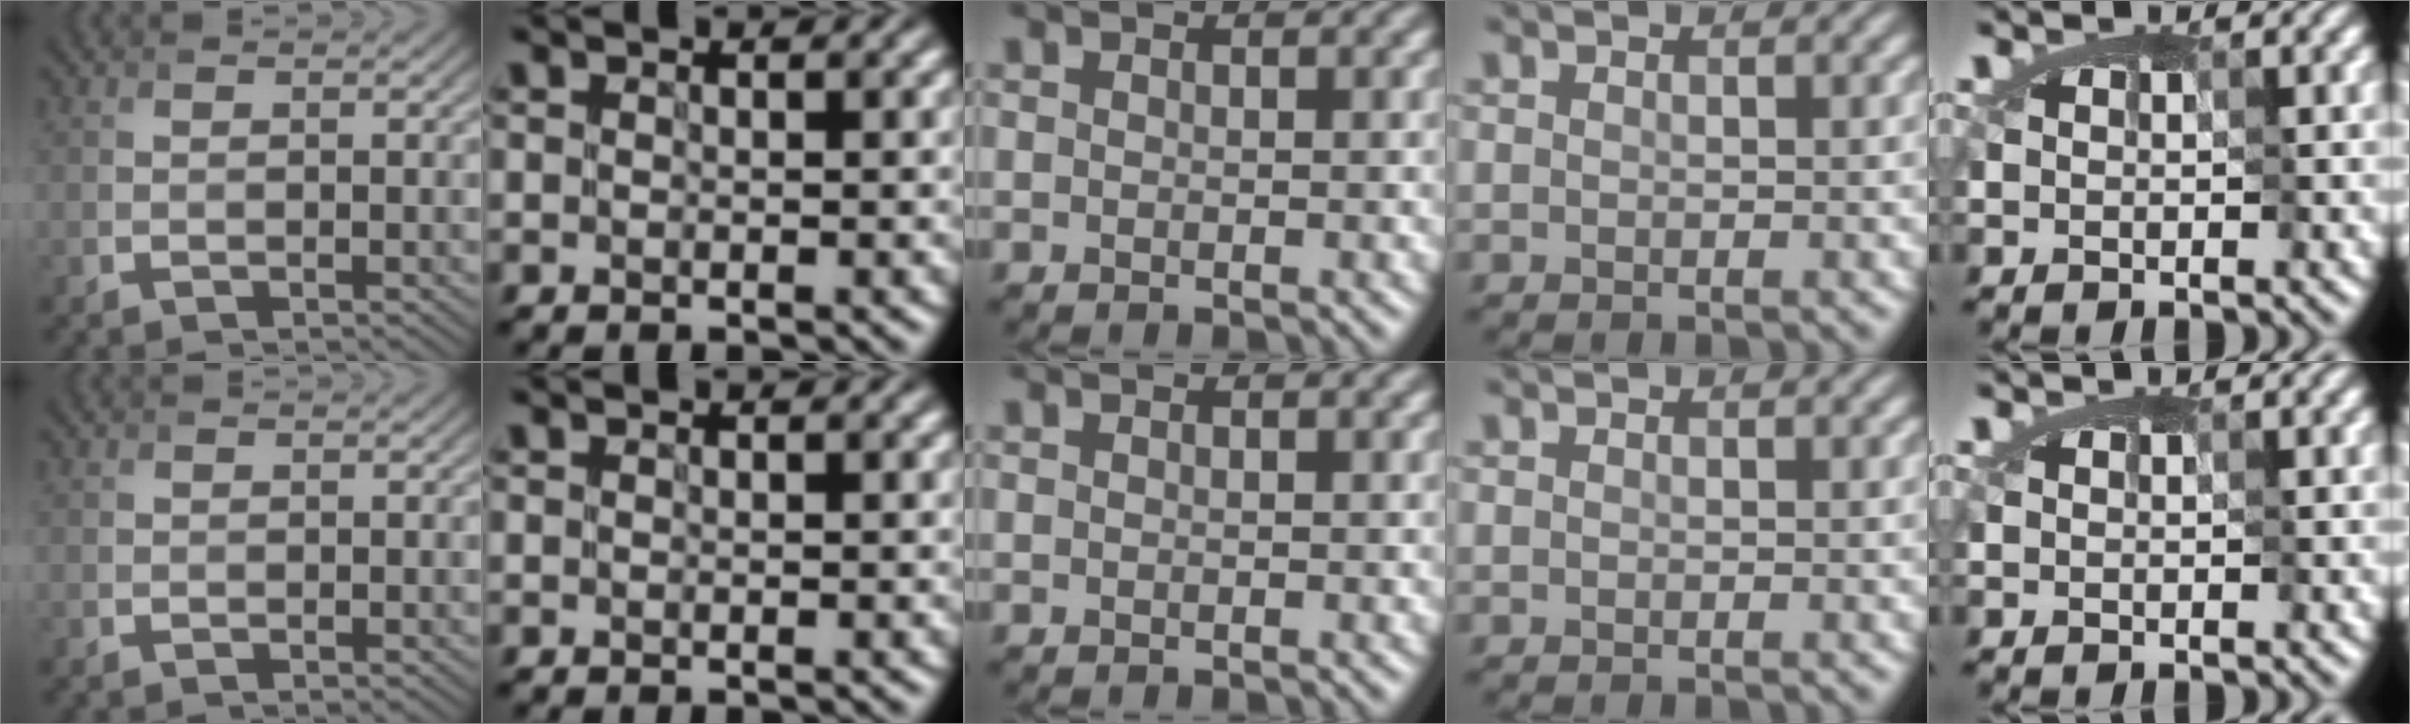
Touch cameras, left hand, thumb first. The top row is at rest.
{}